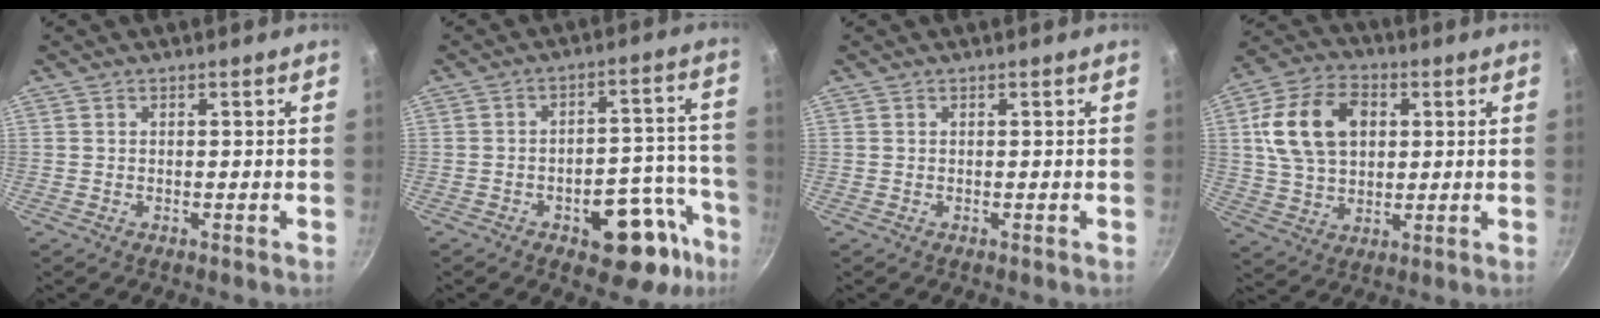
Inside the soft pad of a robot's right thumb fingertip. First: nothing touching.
{"total": 14.4, "force": [-7.5, 6.7, 10.4], "torque": [-0.094, 0.067, -0.094]}
{"total": 0.0}
{"total": 15.5, "force": [3.4, 10.8, 10.6], "torque": [-0.178, 0.011, 0.059]}